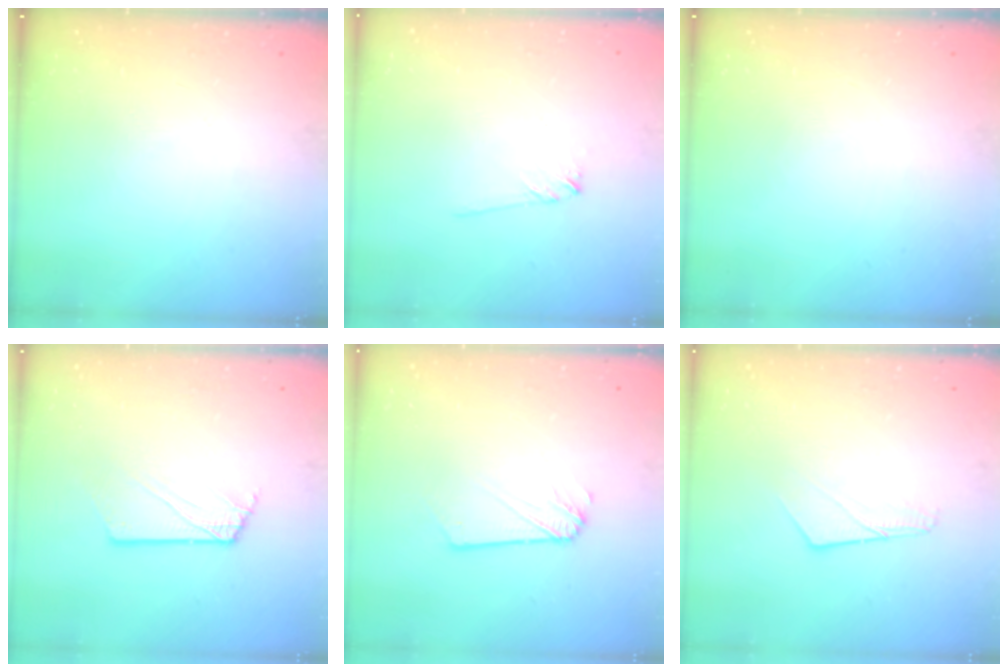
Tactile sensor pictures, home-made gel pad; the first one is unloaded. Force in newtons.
{"total": 3.6, "press": 3.5, "slide": 0.5}
{"total": 0.0}
{"total": 2.6, "press": 2.6, "slide": 0.3}
{"total": 1.9, "press": 1.9, "slide": 0.3}
{"total": 5.7, "press": 5.7, "slide": 0.5}